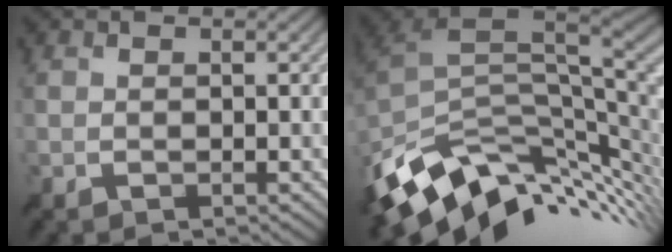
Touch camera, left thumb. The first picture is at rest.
{"total": 12.9, "force": [-3.8, 7.8, 9.5], "torque": [-0.200, -0.024, -0.058]}